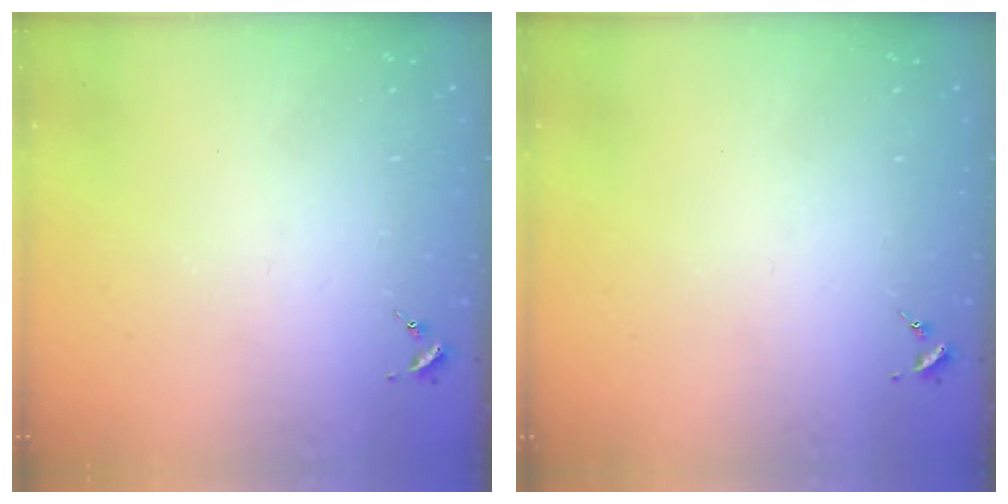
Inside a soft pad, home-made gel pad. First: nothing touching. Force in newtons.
{"total": 0.0}